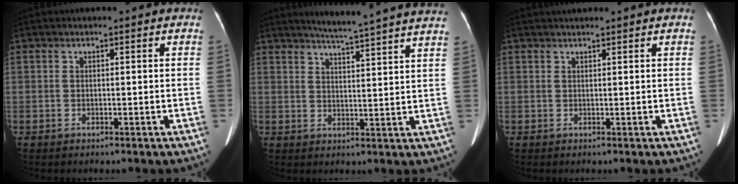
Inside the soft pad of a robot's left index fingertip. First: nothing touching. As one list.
[{"total": 14.9, "force": [13.6, -1.1, 5.9], "torque": [-0.095, -0.026, 0.166]}, {"total": 2.2, "force": [2.0, -0.4, 0.7], "torque": [-0.005, 0.024, 0.039]}]